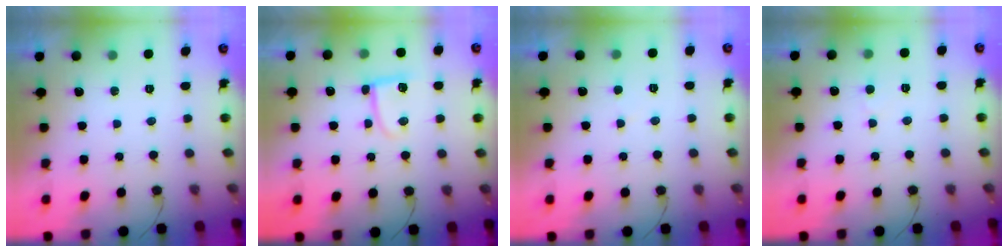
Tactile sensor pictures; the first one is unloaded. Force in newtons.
{"total": 5.6, "press": 5.6, "slide": 0.5}
{"total": 2.0, "press": 2.0, "slide": 0.3}
{"total": 2.8, "press": 2.8, "slide": 0.3}